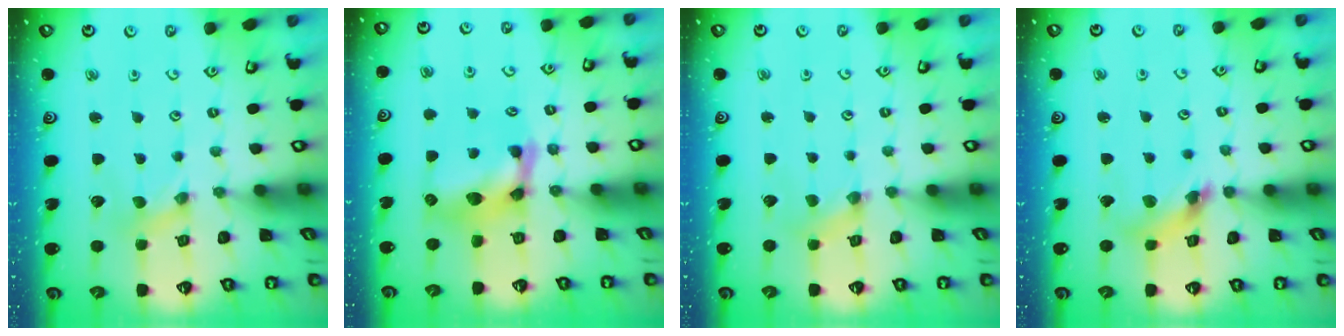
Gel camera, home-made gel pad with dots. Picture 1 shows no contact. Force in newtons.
{"total": 15.3, "press": 15.3, "slide": 0.8}
{"total": 1.2, "press": 1.1, "slide": 0.3}
{"total": 8.4, "press": 8.4, "slide": 0.8}